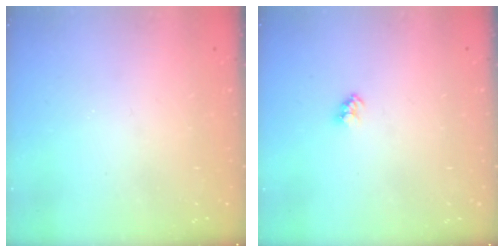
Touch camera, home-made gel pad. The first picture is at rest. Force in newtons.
{"total": 2.5, "press": 2.5, "slide": 0.1}